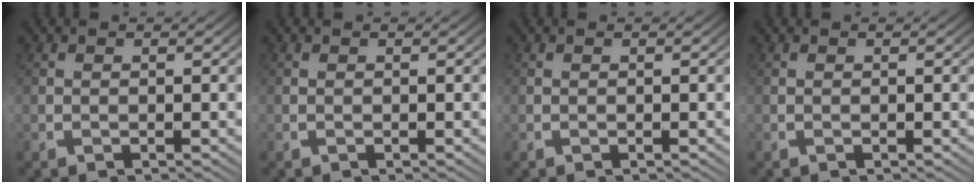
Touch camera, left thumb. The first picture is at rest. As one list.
[{"total": 0.0}, {"total": 0.0}, {"total": 0.0}]